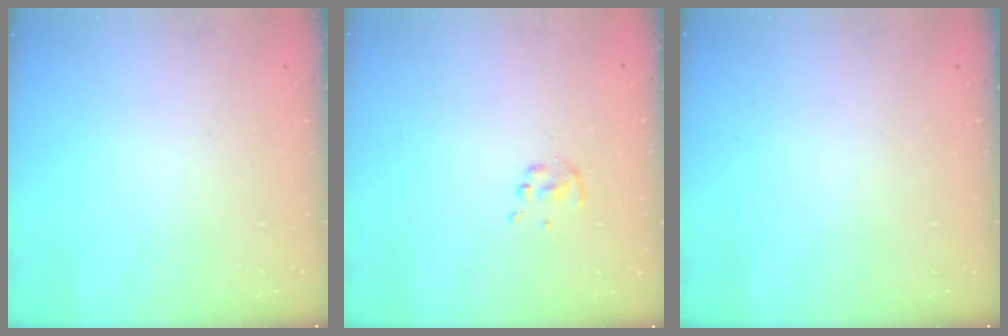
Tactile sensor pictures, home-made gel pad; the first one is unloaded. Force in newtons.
{"total": 2.3, "press": 2.3, "slide": 0.4}
{"total": 0.0}